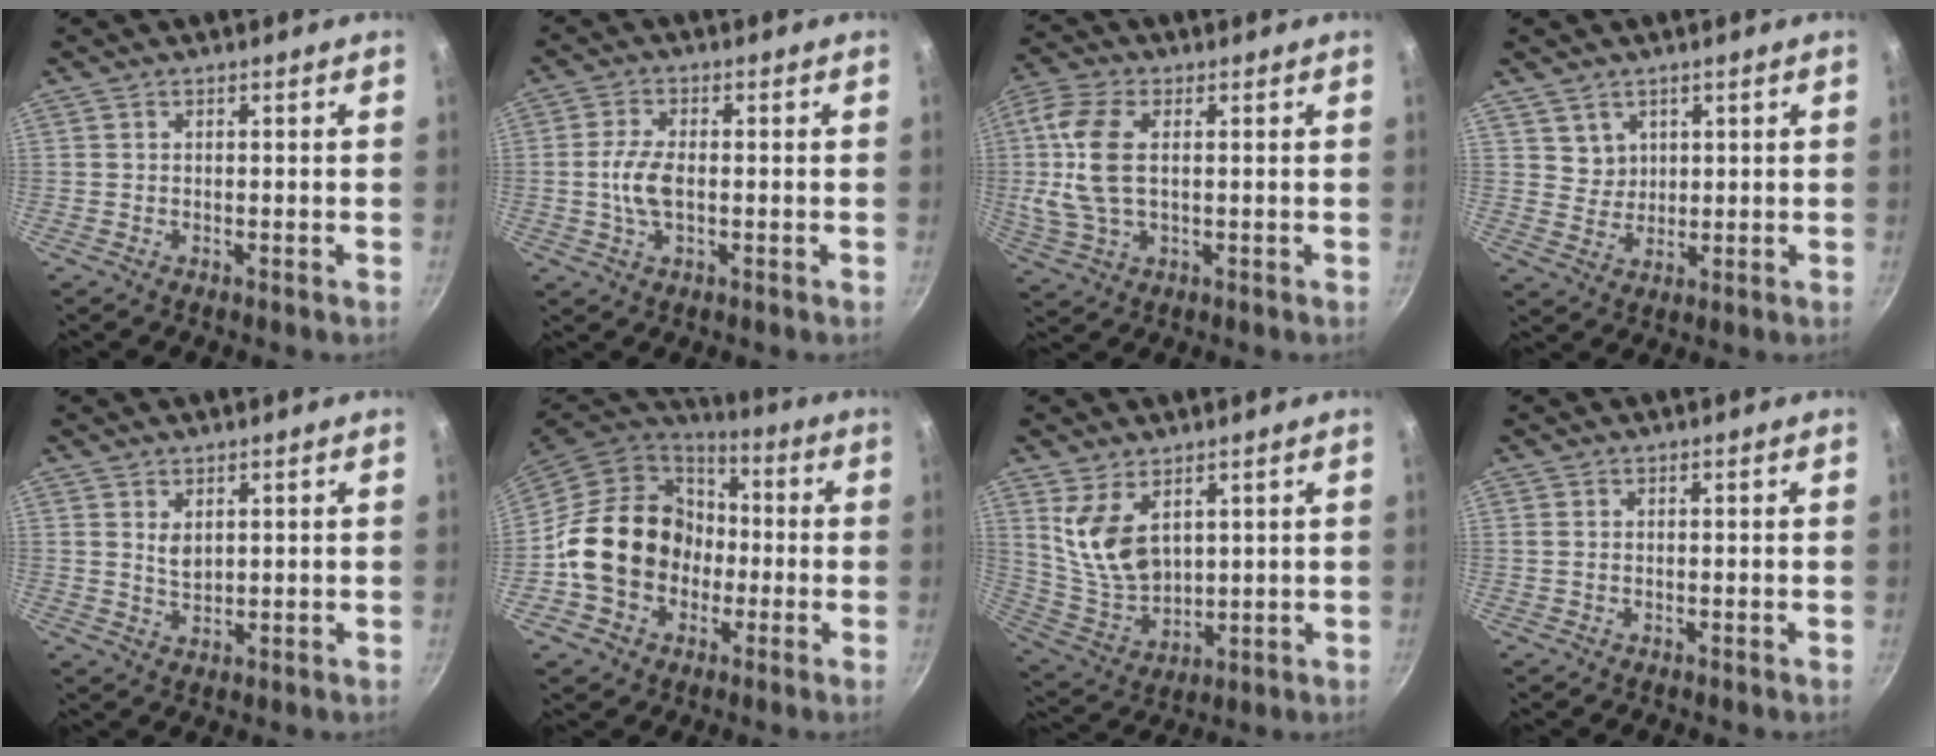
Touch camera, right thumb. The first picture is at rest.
{"total": 5.8, "force": [-0.4, 3.0, 5.0], "torque": [-0.101, 0.009, -0.012]}
{"total": 11.7, "force": [1.2, 6.2, 9.9], "torque": [-0.210, 0.009, 0.018]}
{"total": 3.6, "force": [1.7, 3.0, 0.9], "torque": [0.005, -0.005, 0.036]}
{"total": 3.1, "force": [1.4, 1.8, 2.1], "torque": [-0.034, -0.011, 0.028]}
{"total": 19.1, "force": [-2.4, 16.2, 9.8], "torque": [-0.145, 0.049, -0.039]}
{"total": 11.0, "force": [4.5, 6.6, 7.6], "torque": [-0.132, -0.042, 0.104]}
{"total": 0.7, "force": [0.1, 0.5, 0.5], "torque": [-0.010, 0.001, 0.002]}